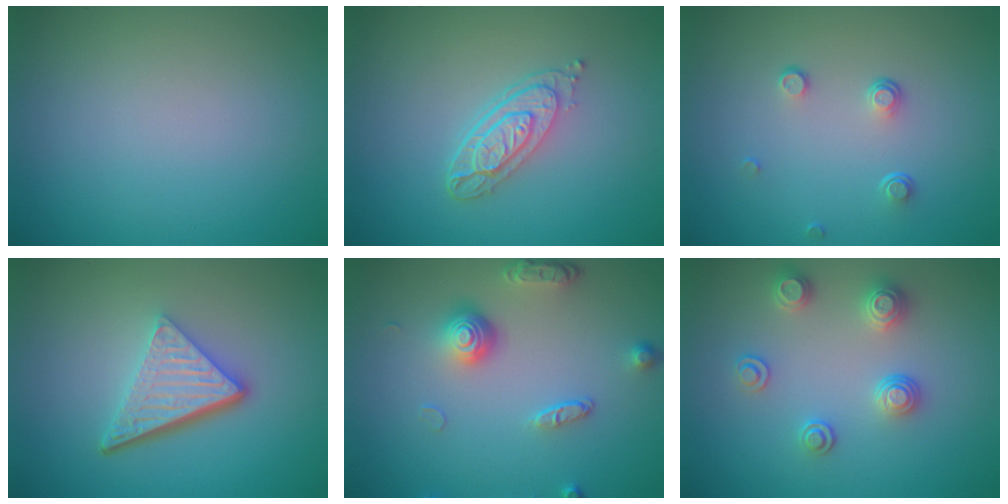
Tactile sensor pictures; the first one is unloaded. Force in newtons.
{"total": 3.7, "press": 2.8, "slide": 2.3}
{"total": 1.4, "press": 0.8, "slide": 1.2}
{"total": 5.5, "press": 3.7, "slide": 4.0}
{"total": 4.0, "press": 2.9, "slide": 2.7}
{"total": 2.7, "press": 2.6, "slide": 0.3}